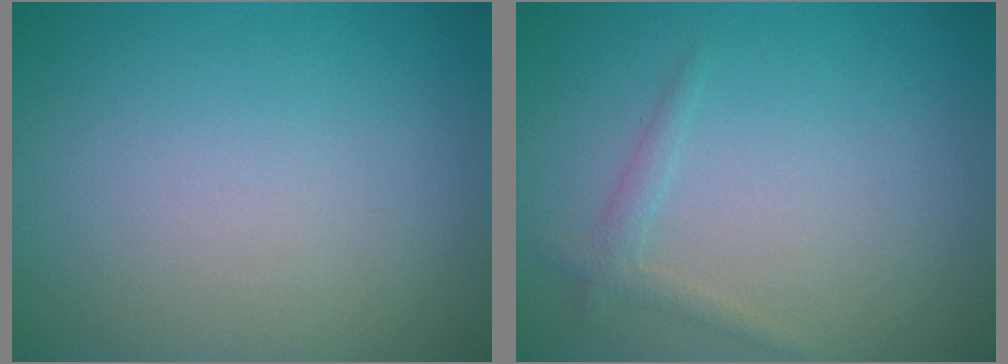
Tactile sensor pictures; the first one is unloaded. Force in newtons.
{"total": 1.2, "press": 1.2, "slide": 0.1}